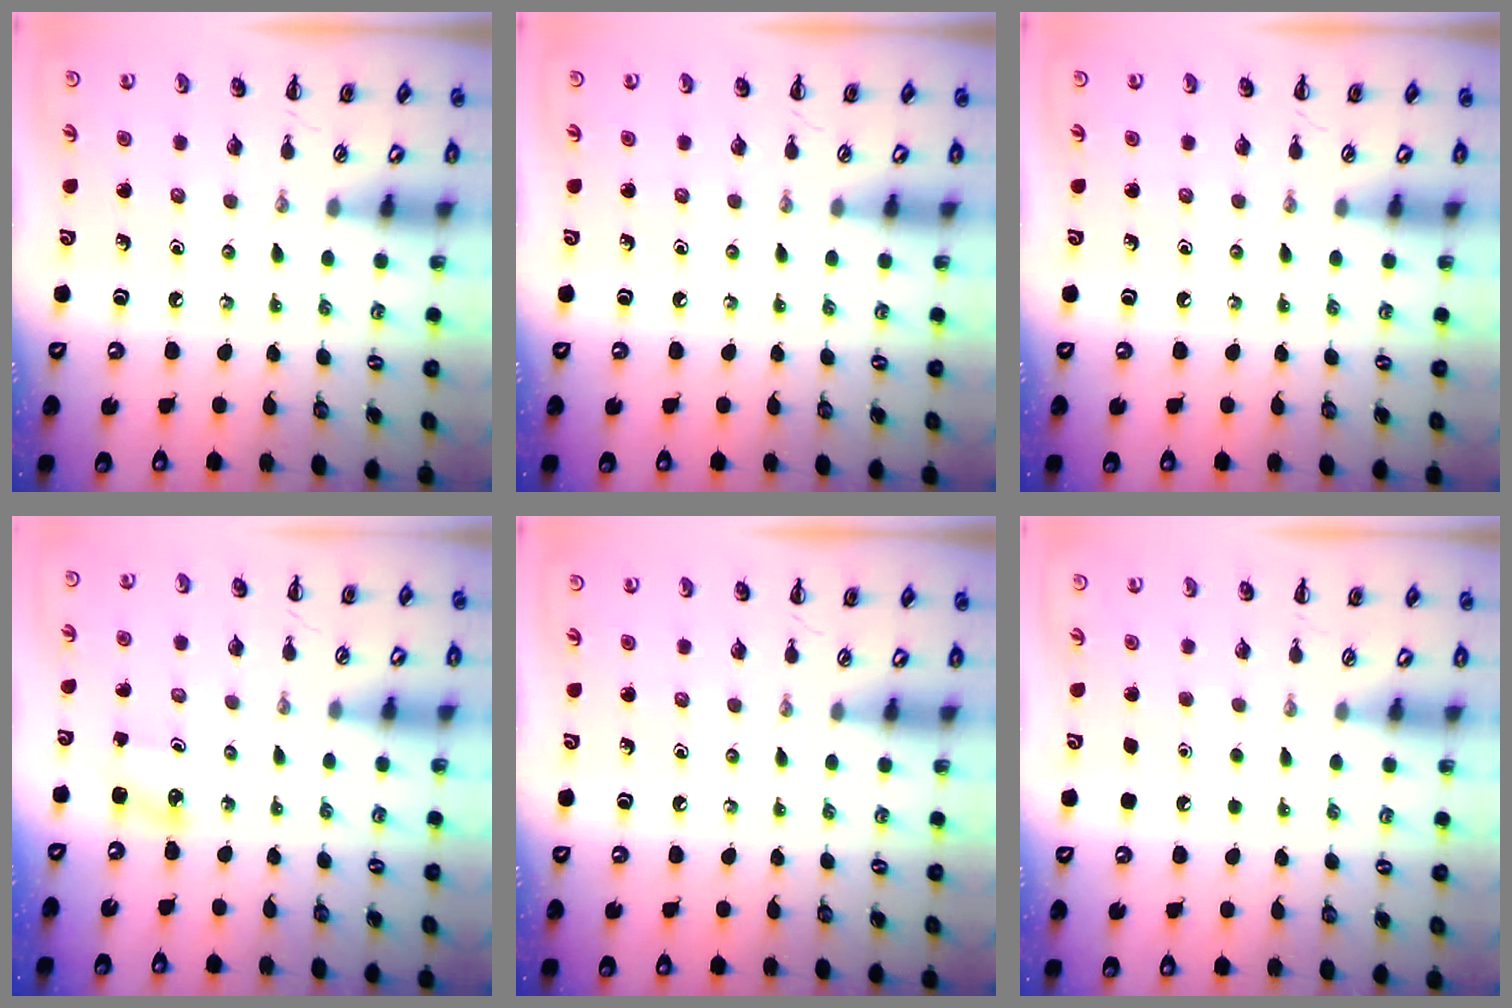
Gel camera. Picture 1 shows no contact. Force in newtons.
{"total": 0.0}
{"total": 0.0}
{"total": 1.5, "press": 1.5, "slide": 0.3}
{"total": 0.0}
{"total": 1.7, "press": 1.7, "slide": 0.1}